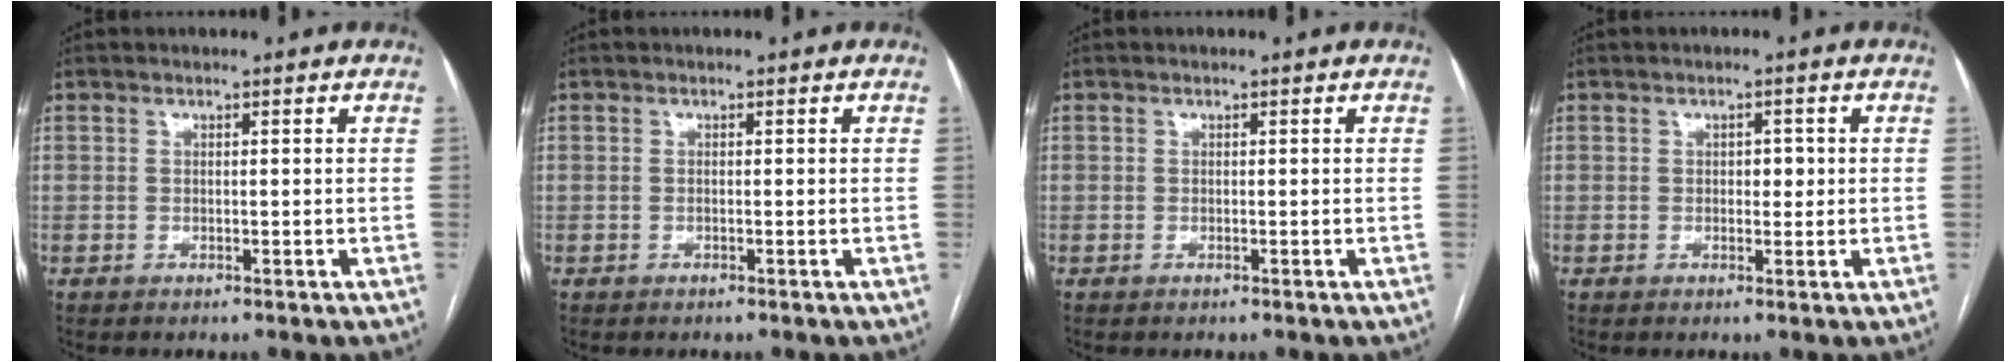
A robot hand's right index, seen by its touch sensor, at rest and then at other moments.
{"total": 0.0}
{"total": 0.0}
{"total": 1.7, "force": [0.1, 1.0, 1.4], "torque": [-0.015, 0.002, 0.001]}